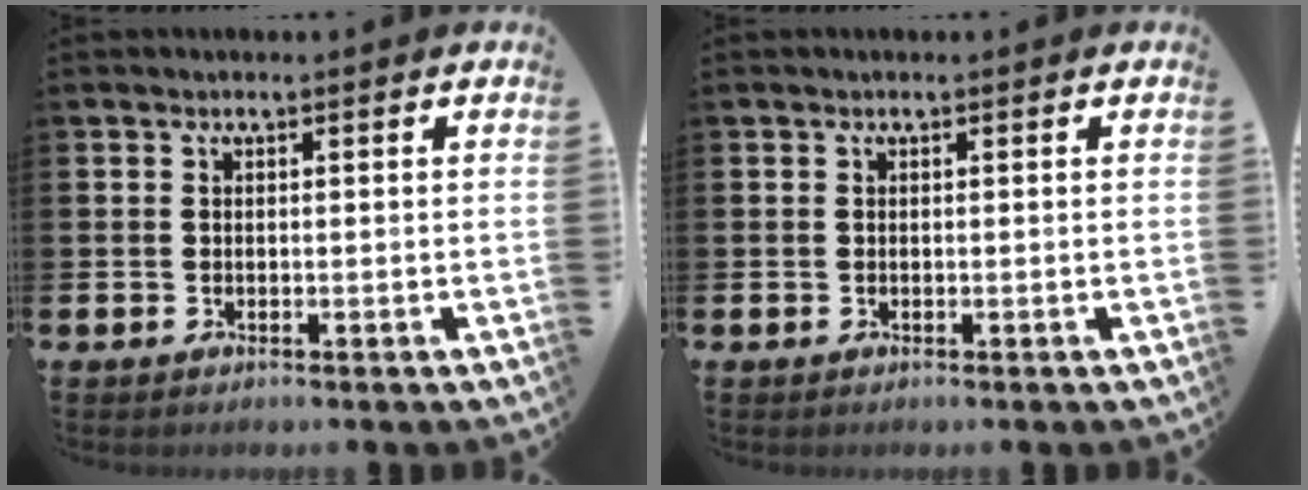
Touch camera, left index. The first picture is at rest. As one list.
[{"total": 0.0}]